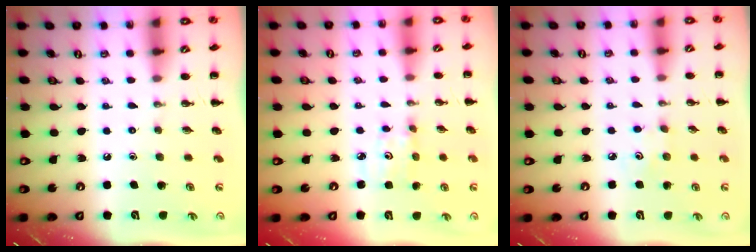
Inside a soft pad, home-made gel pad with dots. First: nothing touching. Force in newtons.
{"total": 2.6, "press": 2.6, "slide": 0.3}
{"total": 3.7, "press": 3.6, "slide": 0.9}